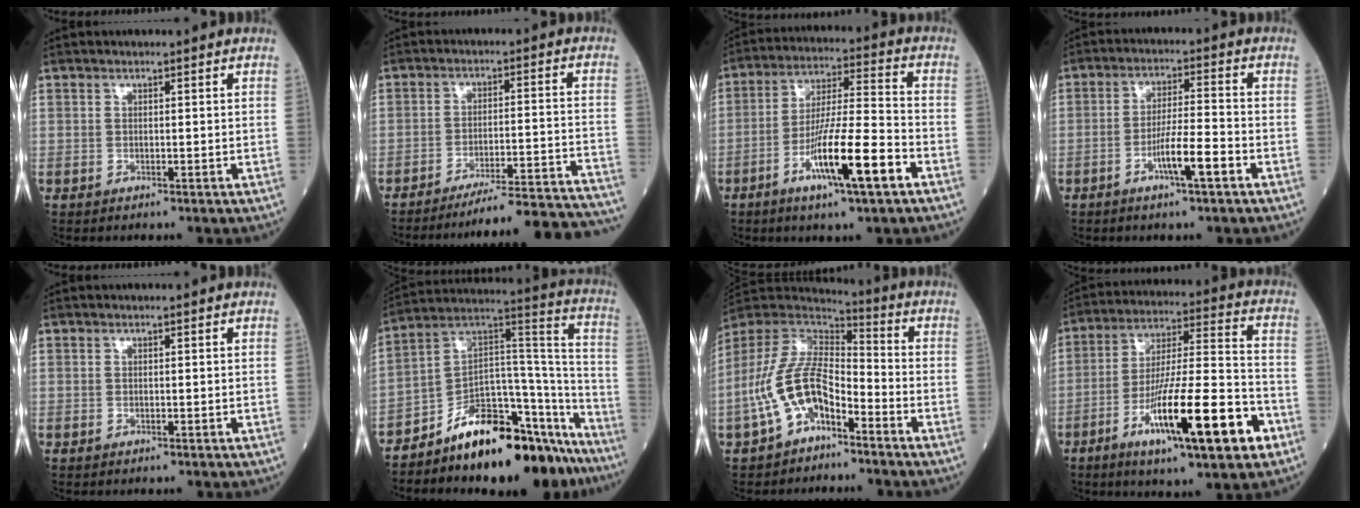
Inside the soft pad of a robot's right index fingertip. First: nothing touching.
{"total": 22.7, "force": [-21.8, -1.8, 6.0], "torque": [-0.026, -0.014, -0.286]}
{"total": 13.2, "force": [-5.9, 0.7, 11.8], "torque": [-0.212, -0.008, -0.104]}
{"total": 6.6, "force": [-3.0, 0.3, 5.8], "torque": [-0.108, 0.001, -0.053]}
{"total": 0.0}
{"total": 21.1, "force": [-16.5, 6.9, 11.3], "torque": [-0.123, 0.057, -0.256]}
{"total": 12.1, "force": [-5.7, 5.8, 8.9], "torque": [-0.195, 0.021, -0.110]}
{"total": 19.4, "force": [-8.6, 2.2, 17.3], "torque": [-0.287, -0.014, -0.136]}